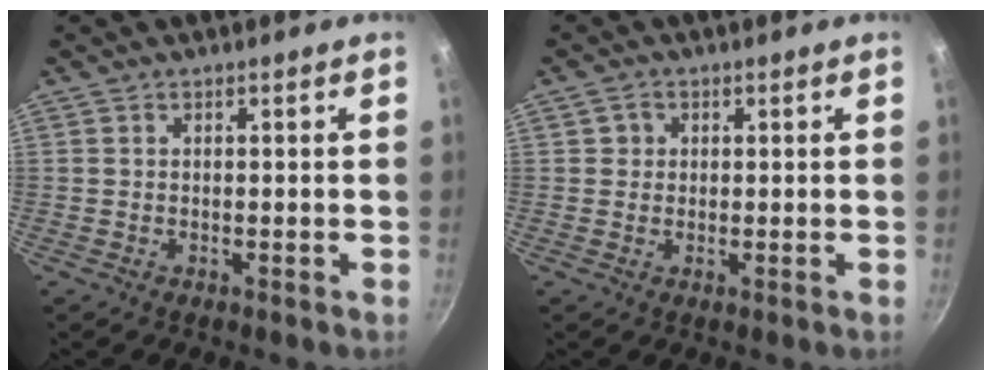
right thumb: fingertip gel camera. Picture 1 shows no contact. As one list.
[{"total": 2.1, "force": [0.4, 1.9, 0.5], "torque": [0.000, 0.003, 0.003]}]